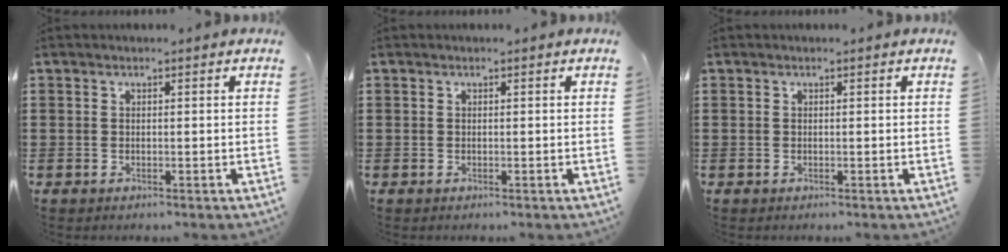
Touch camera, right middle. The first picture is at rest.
{"total": 0.0}
{"total": 0.0}